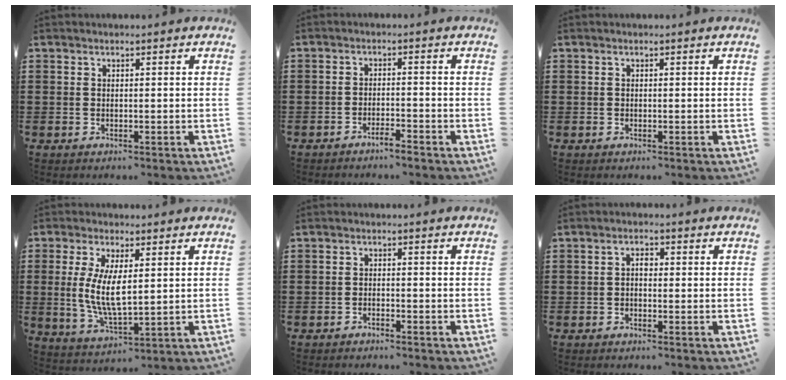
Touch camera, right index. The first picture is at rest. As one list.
[{"total": 2.0, "force": [-1.9, 0.1, 0.7], "torque": [-0.015, 0.002, -0.037]}, {"total": 0.0}, {"total": 7.8, "force": [0.6, 3.0, 7.2], "torque": [-0.149, 0.000, 0.010]}, {"total": 1.0, "force": [-1.0, 0.1, 0.1], "torque": [-0.004, 0.002, -0.020]}, {"total": 1.6, "force": [-0.3, 0.9, 1.3], "torque": [-0.025, 0.004, -0.007]}]